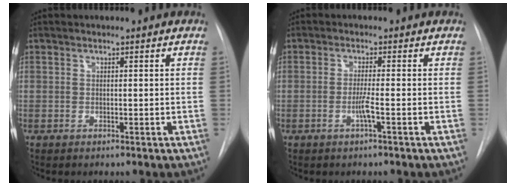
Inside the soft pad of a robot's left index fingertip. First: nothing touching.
{"total": 2.2, "force": [-0.9, -0.4, 2.0], "torque": [-0.042, -0.003, -0.019]}